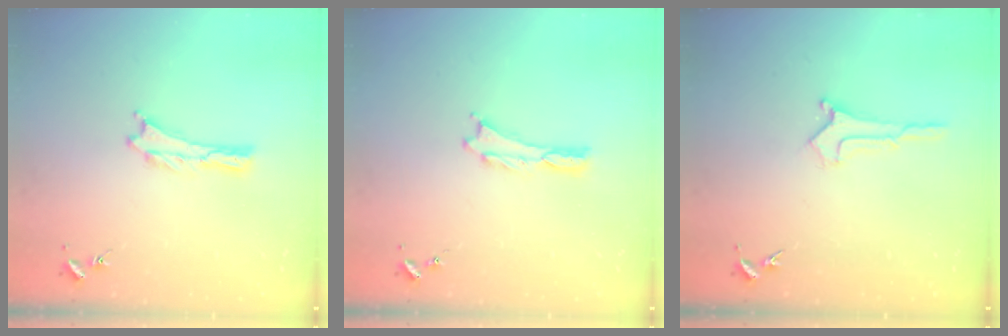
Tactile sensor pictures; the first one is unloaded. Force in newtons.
{"total": 0.0}
{"total": 0.6, "press": 0.6, "slide": 0.1}